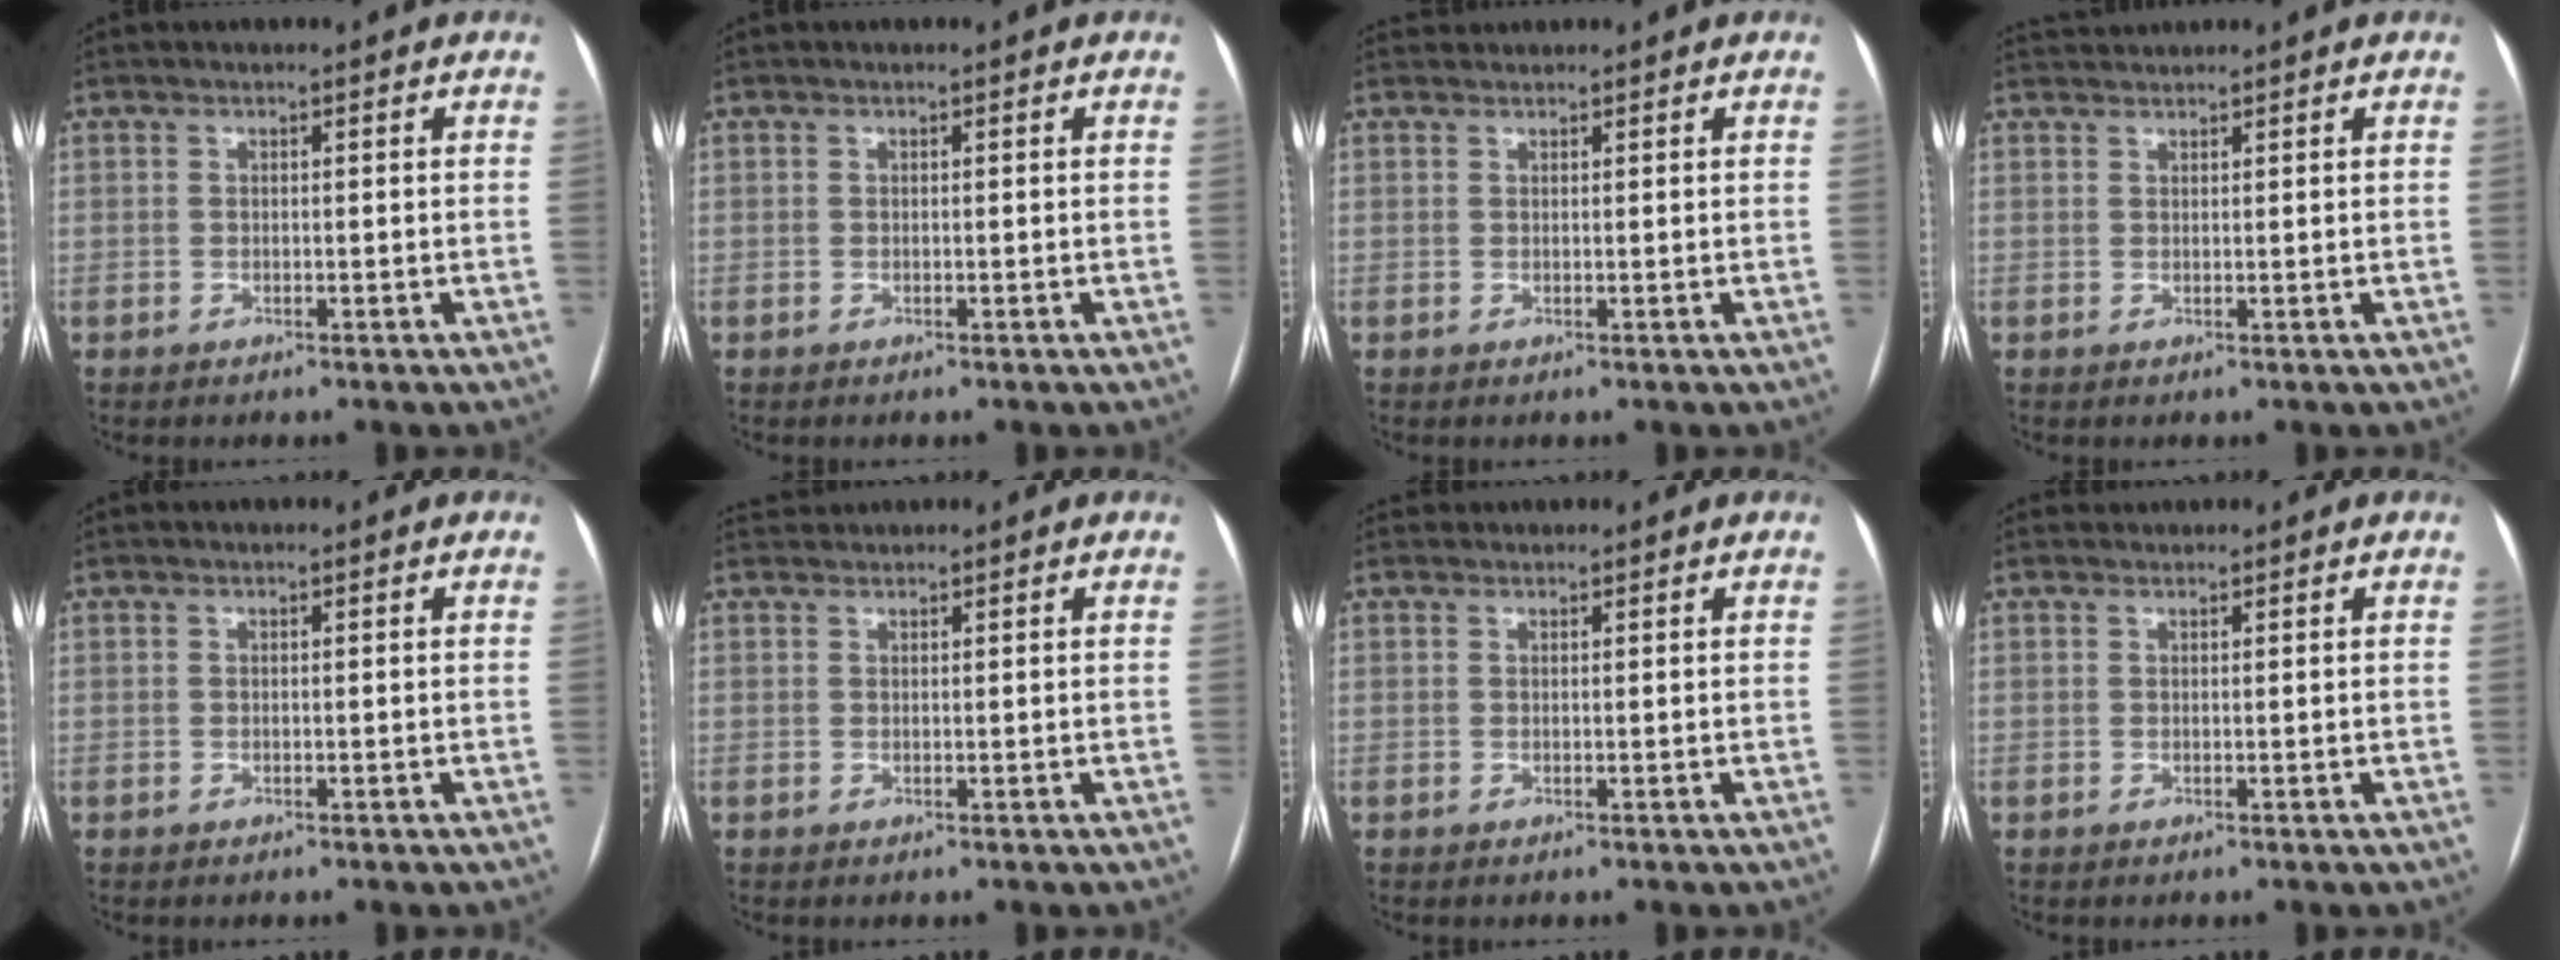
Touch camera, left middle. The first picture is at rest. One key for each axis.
{"total": 0.0}
{"total": 1.2, "fx": 1.2, "fy": 0.2, "fz": -0.2, "tx": -0.003, "ty": 0.019, "tz": 0.025}
{"total": 1.9, "fx": 1.8, "fy": -0.4, "fz": -0.2, "tx": -0.001, "ty": 0.016, "tz": 0.043}
{"total": 0.0}
{"total": 1.3, "fx": 1.2, "fy": 0.0, "fz": -0.3, "tx": -0.004, "ty": 0.016, "tz": 0.029}
{"total": 0.8, "fx": 0.7, "fy": 0.3, "fz": -0.1, "tx": 0.000, "ty": 0.016, "tz": 0.013}
{"total": 0.7, "fx": 0.7, "fy": 0.1, "fz": -0.2, "tx": -0.002, "ty": 0.014, "tz": 0.015}